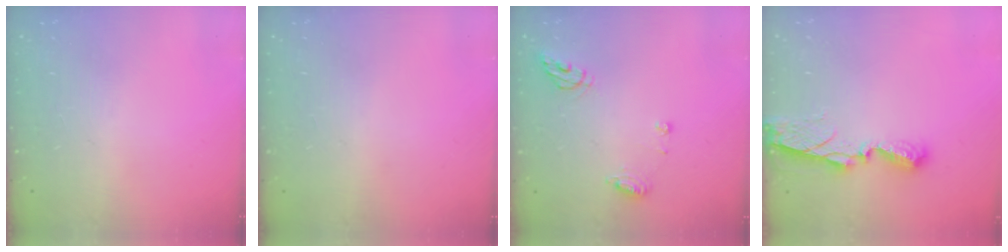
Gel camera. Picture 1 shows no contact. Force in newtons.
{"total": 1.0, "press": 0.8, "slide": 0.6}
{"total": 7.2, "press": 7.2, "slide": 0.8}
{"total": 7.1, "press": 7.1, "slide": 0.2}